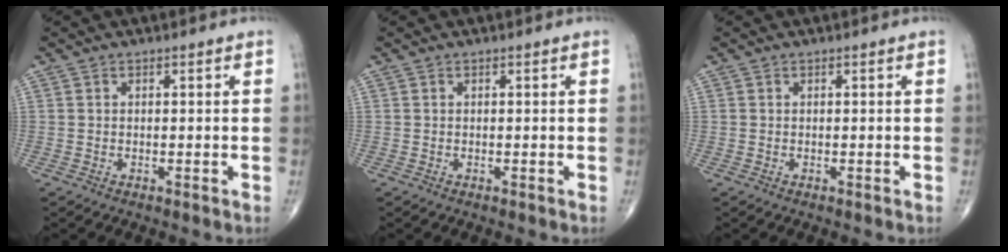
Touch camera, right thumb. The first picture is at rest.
{"total": 0.0}
{"total": 0.0}